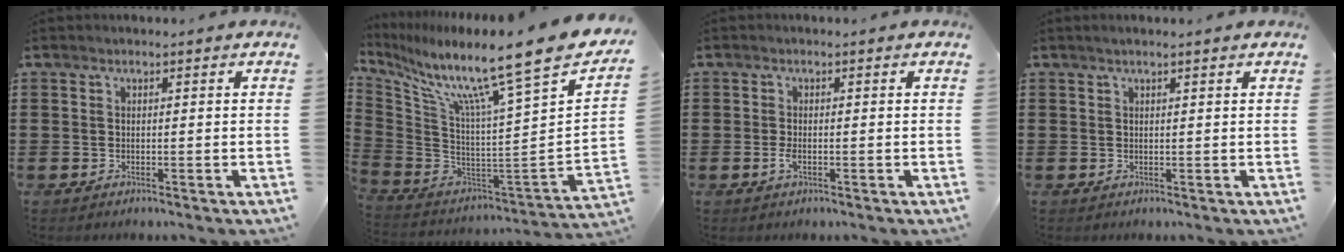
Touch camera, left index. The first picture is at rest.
{"total": 12.1, "force": [9.2, -0.8, 7.8], "torque": [-0.161, -0.088, 0.137]}
{"total": 1.6, "force": [-0.4, 0.5, 1.5], "torque": [-0.042, -0.007, -0.012]}
{"total": 0.9, "force": [0.7, 0.0, 0.6], "torque": [-0.011, 0.000, 0.012]}